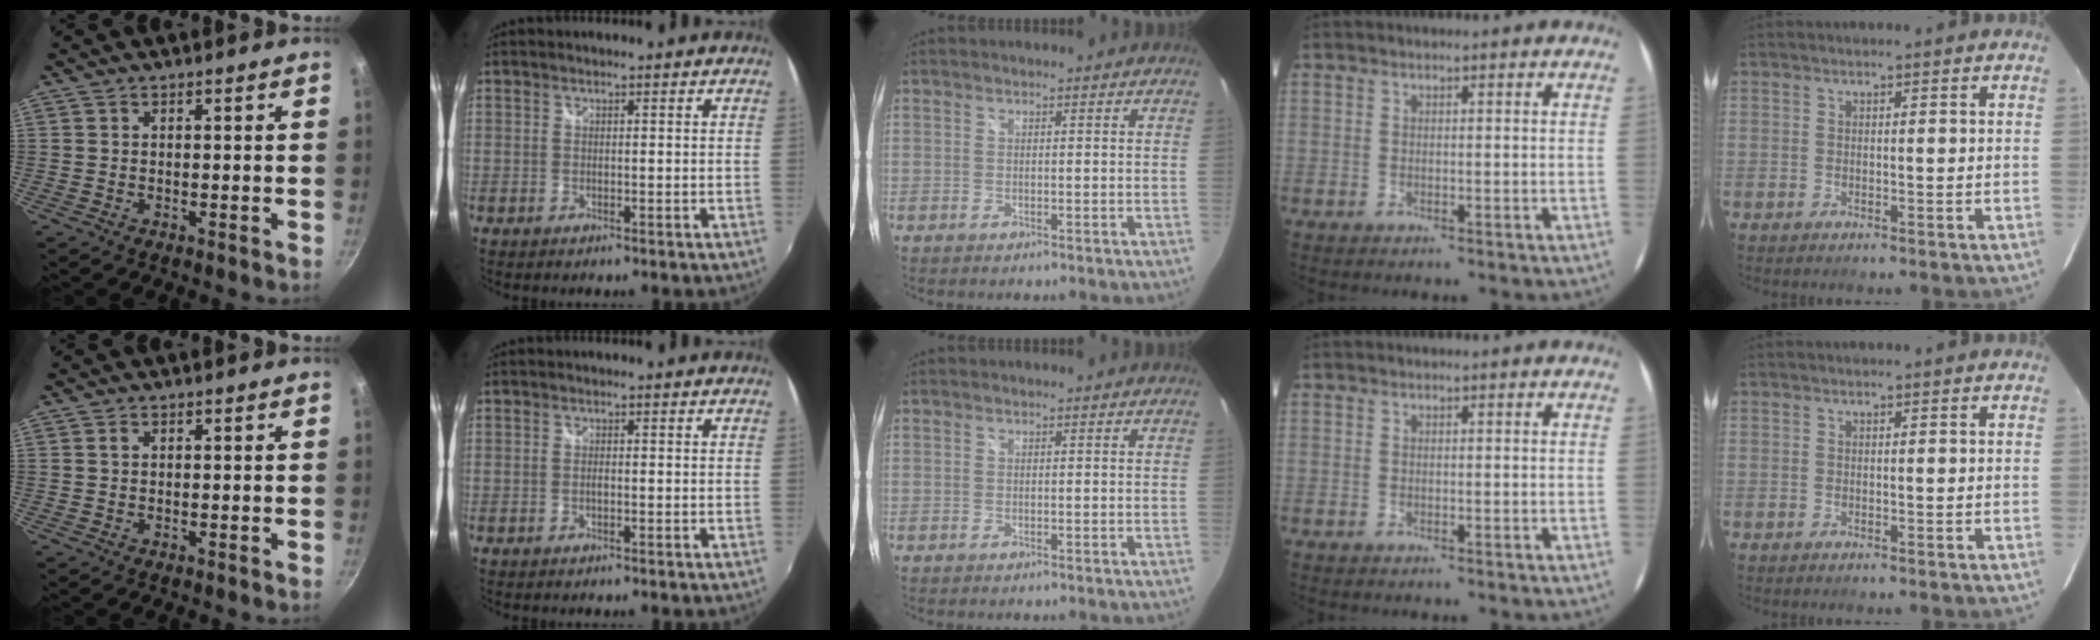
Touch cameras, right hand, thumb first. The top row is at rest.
{"thumb": {"total": 0.6, "force": [0.2, 0.5, 0.3], "torque": [-0.006, 0.003, 0.004]}, "index": {"total": 0.9, "force": [-0.3, 0.2, 0.8], "torque": [-0.018, 0.000, -0.007]}}